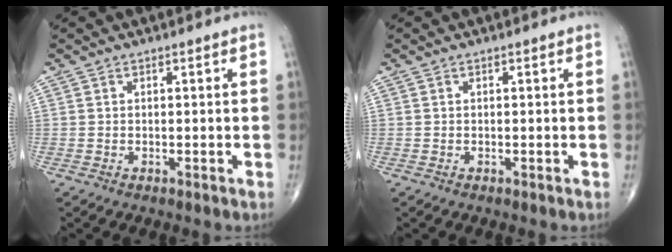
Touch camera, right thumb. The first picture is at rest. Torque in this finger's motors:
{"motor_torque": [-0.22, 0.02, -0.06, 0.06, 0.00]}